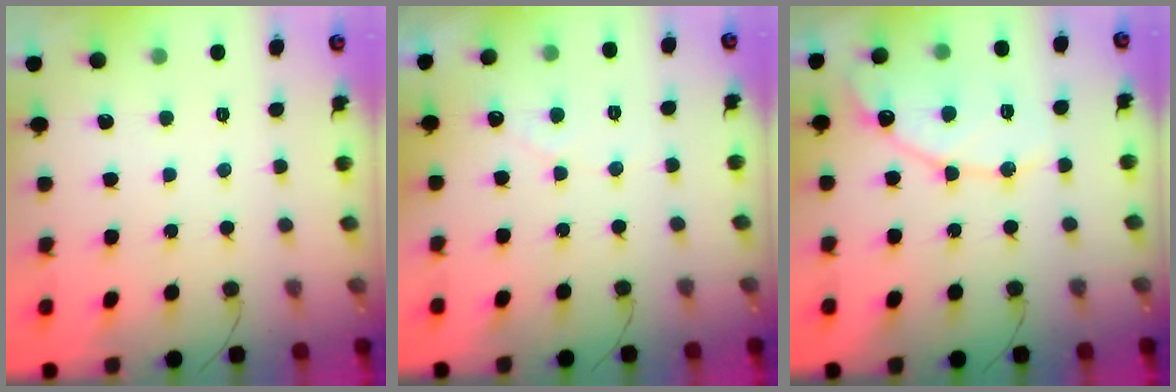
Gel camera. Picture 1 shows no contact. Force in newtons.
{"total": 2.7, "press": 2.7, "slide": 0.0}
{"total": 12.5, "press": 12.5, "slide": 1.0}